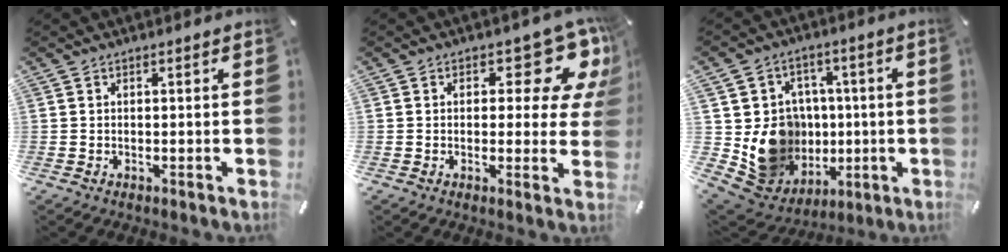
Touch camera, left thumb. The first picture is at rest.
{"total": 12.5, "force": [6.3, 5.9, 8.9], "torque": [-0.100, -0.049, 0.105]}
{"total": 14.9, "force": [-0.6, 14.1, 4.6], "torque": [-0.081, -0.003, 0.025]}